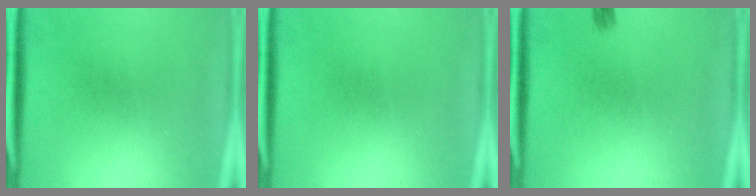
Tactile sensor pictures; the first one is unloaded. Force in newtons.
{"total": 0.0}
{"total": 1.0}